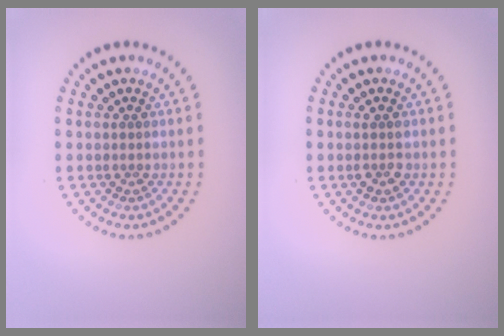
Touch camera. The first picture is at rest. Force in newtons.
{"total": 1.4, "press": 1.4, "slide": 0.2}